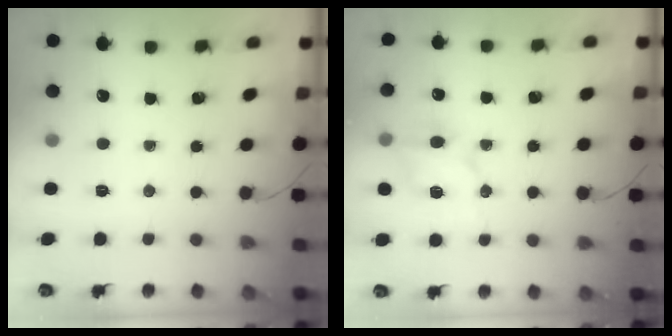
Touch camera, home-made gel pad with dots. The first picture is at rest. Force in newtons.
{"total": 7.5, "press": 7.4, "slide": 1.1}